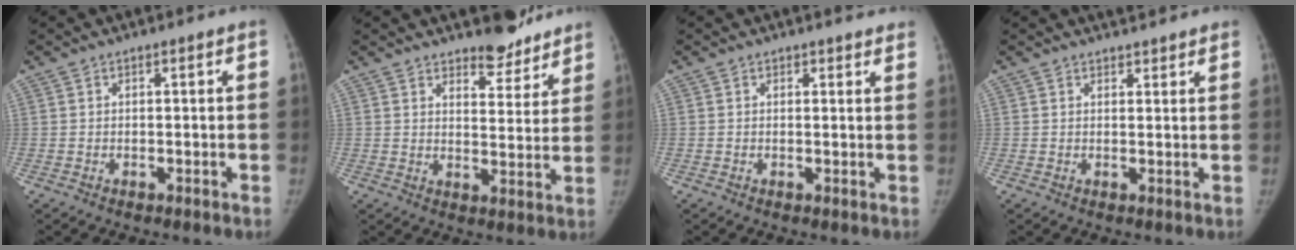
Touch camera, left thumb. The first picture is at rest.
{"total": 8.4, "force": [7.1, 3.2, 3.1], "torque": [-0.009, -0.053, 0.103]}
{"total": 3.6, "force": [3.3, 1.0, 1.1], "torque": [0.011, -0.008, 0.029]}
{"total": 4.2, "force": [3.8, 1.3, 1.5], "torque": [0.001, -0.002, 0.048]}